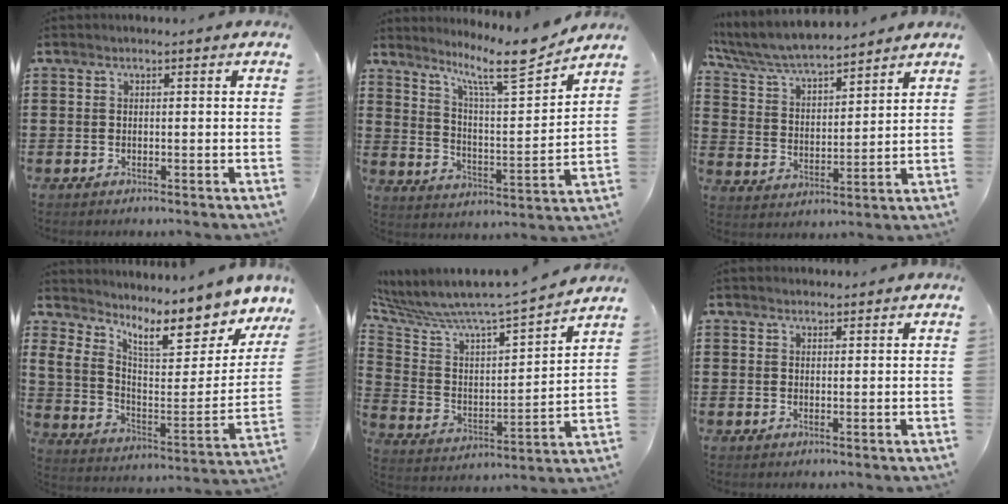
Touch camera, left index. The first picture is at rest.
{"total": 11.0, "force": [8.9, 1.5, 6.3], "torque": [-0.125, -0.049, 0.147]}
{"total": 6.6, "force": [6.2, 0.6, 2.2], "torque": [-0.070, -0.038, 0.107]}
{"total": 10.4, "force": [7.7, 3.4, 6.1], "torque": [-0.122, -0.066, 0.123]}
{"total": 6.1, "force": [5.9, -0.2, 1.5], "torque": [-0.062, -0.066, 0.089]}
{"total": 1.1, "force": [1.0, 0.4, 0.0], "torque": [-0.002, 0.002, 0.020]}